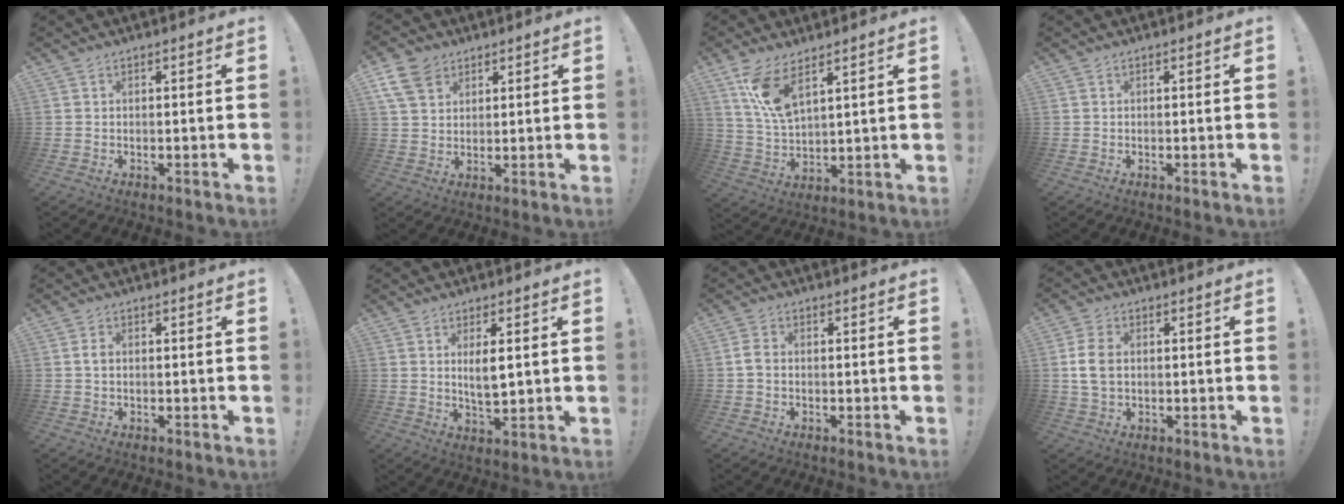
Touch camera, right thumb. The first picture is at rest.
{"total": 9.4, "force": [5.0, 6.7, 4.2], "torque": [-0.090, -0.016, 0.102]}
{"total": 10.8, "force": [7.0, 3.7, 7.4], "torque": [-0.141, -0.035, 0.128]}
{"total": 0.0}
{"total": 1.4, "force": [-0.1, 1.0, 1.0], "torque": [-0.012, 0.003, -0.004]}
{"total": 5.6, "force": [1.5, 1.9, 5.0], "torque": [-0.083, -0.008, 0.023]}
{"total": 2.6, "force": [-0.6, 1.8, 1.8], "torque": [-0.038, 0.008, -0.012]}
{"total": 7.1, "force": [0.5, 4.9, 5.1], "torque": [-0.098, 0.004, 0.008]}